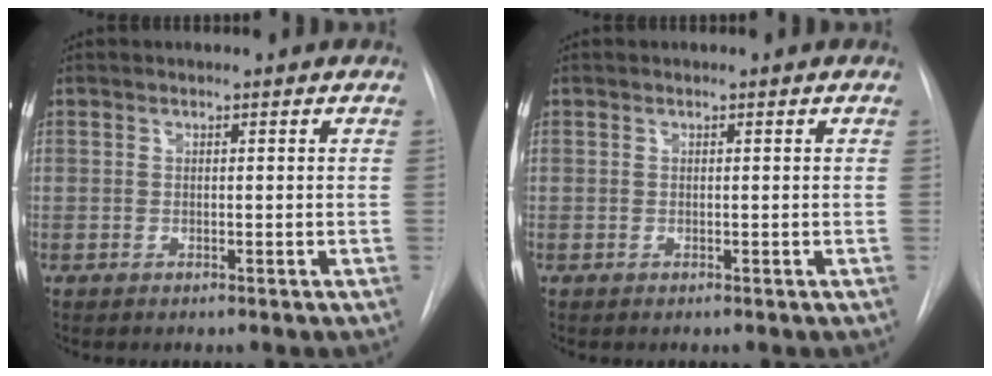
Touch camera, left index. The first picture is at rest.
{"total": 0.0}